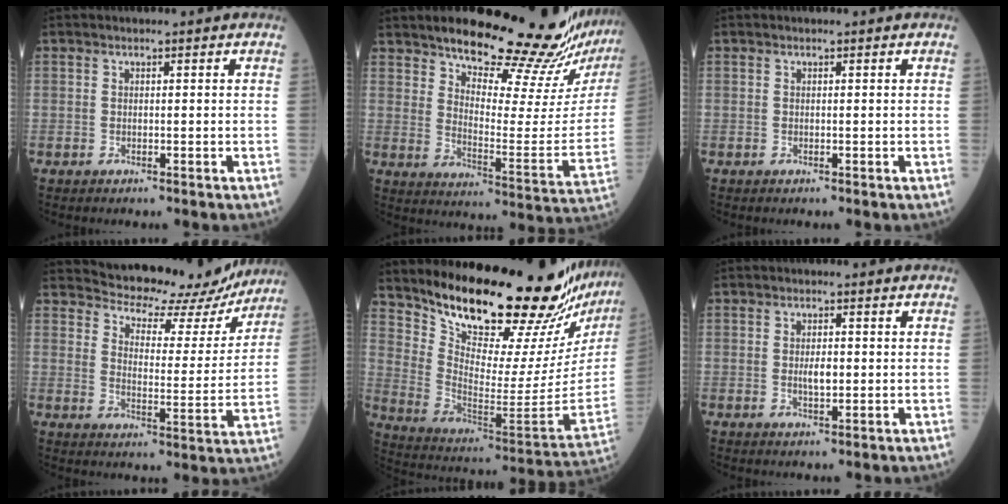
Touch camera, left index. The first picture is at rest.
{"total": 21.3, "force": [18.8, 1.3, 9.8], "torque": [-0.128, -0.089, 0.248]}
{"total": 0.0}
{"total": 16.7, "force": [15.5, 5.2, 3.1], "torque": [-0.018, -0.018, 0.184]}
{"total": 25.4, "force": [22.3, 1.4, 12.1], "torque": [-0.195, -0.121, 0.323]}
{"total": 2.1, "force": [0.0, 0.8, 1.9], "torque": [-0.030, -0.002, 0.001]}